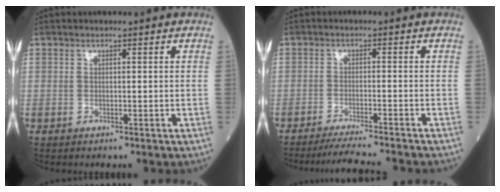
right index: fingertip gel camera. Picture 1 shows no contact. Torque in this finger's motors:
{"motor_torque": [-0.01, -0.21, 0.19, 0.05]}